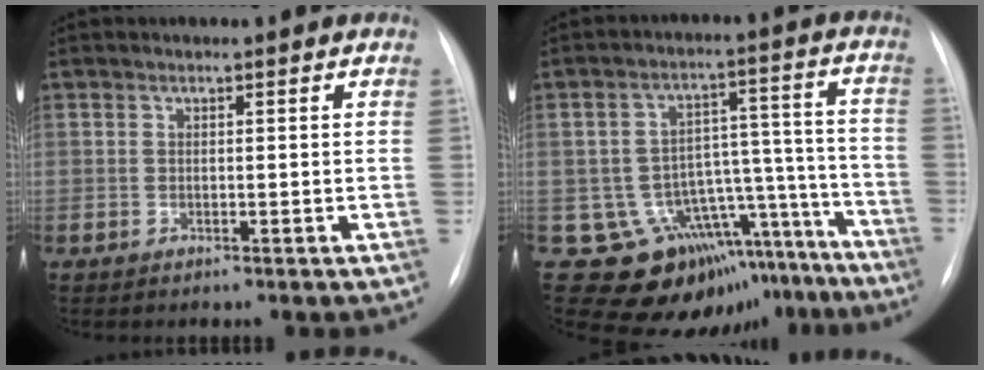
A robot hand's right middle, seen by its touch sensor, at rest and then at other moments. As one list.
[{"total": 17.1, "force": [-12.3, 10.5, 5.6], "torque": [-0.050, 0.082, -0.147]}]